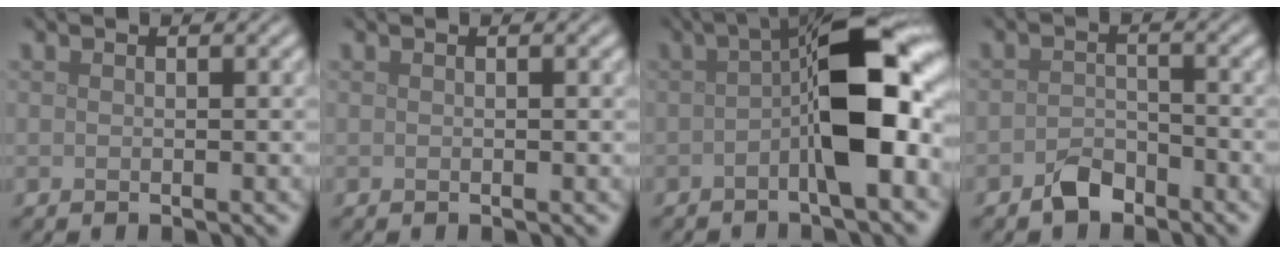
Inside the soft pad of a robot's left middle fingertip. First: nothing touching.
{"total": 0.0}
{"total": 9.2, "force": [-0.9, 2.9, 8.6], "torque": [-0.126, 0.014, -0.023]}
{"total": 2.5, "force": [-1.9, 1.3, 0.9], "torque": [-0.014, 0.007, -0.037]}